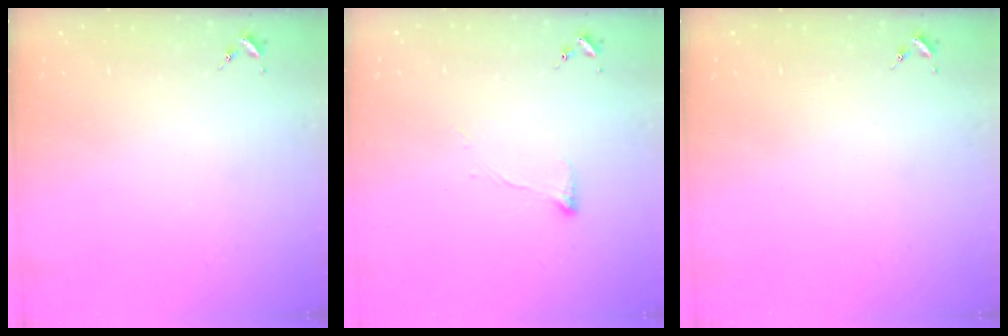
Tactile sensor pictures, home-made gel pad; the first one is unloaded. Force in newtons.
{"total": 4.7, "press": 4.7, "slide": 0.8}
{"total": 0.0}